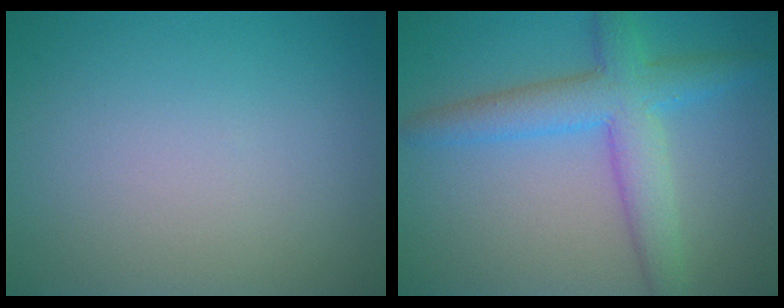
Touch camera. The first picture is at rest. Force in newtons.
{"total": 5.6, "press": 5.6, "slide": 0.3}